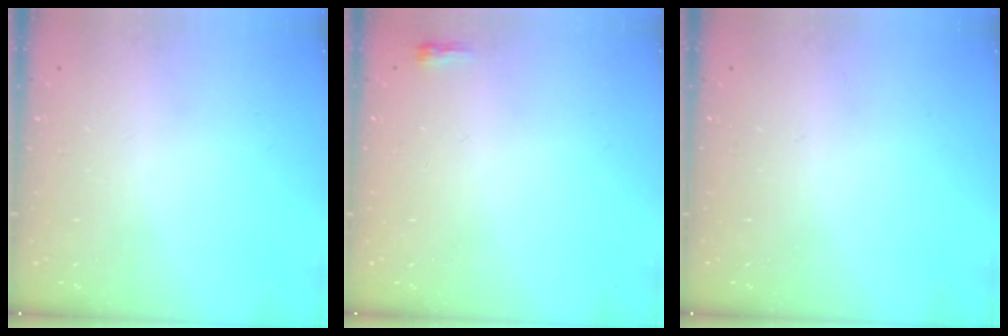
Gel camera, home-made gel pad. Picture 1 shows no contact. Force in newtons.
{"total": 2.3, "press": 2.2, "slide": 0.7}
{"total": 0.0}